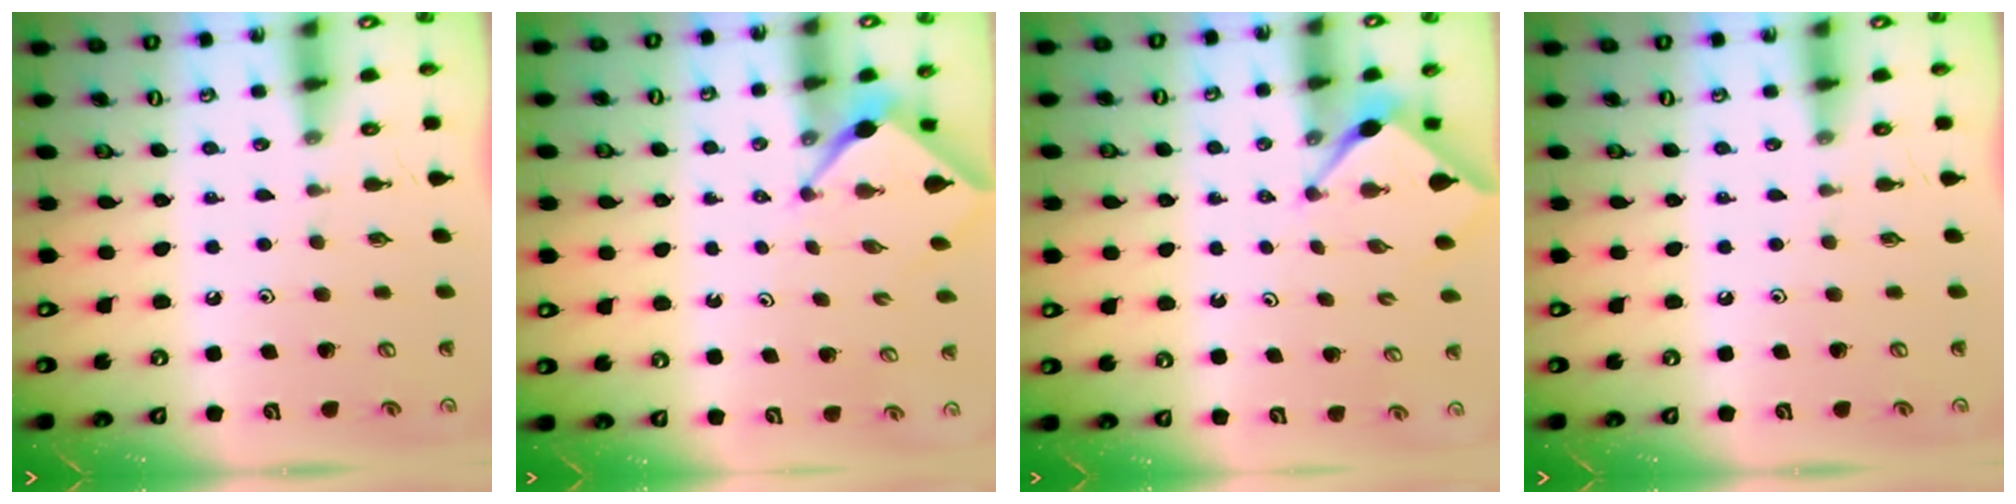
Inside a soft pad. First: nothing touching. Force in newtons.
{"total": 2.5, "press": 2.5, "slide": 0.2}
{"total": 2.9, "press": 2.9, "slide": 0.3}
{"total": 0.0}